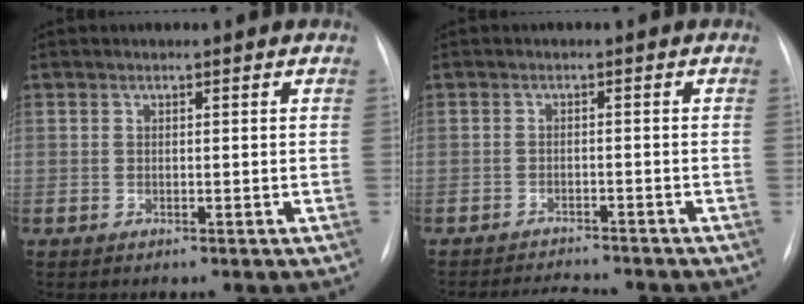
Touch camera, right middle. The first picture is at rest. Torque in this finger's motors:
{"motor_torque": [0.26, -0.27, 0.00, 0.01]}